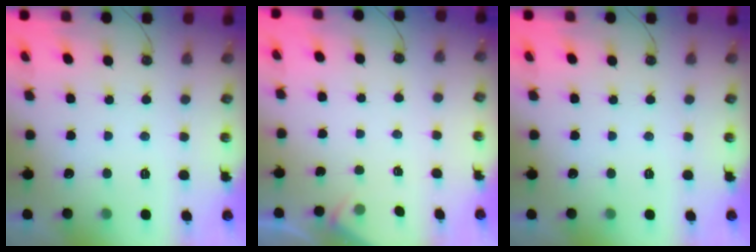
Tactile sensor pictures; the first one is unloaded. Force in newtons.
{"total": 1.8, "press": 1.8, "slide": 0.4}
{"total": 0.0}